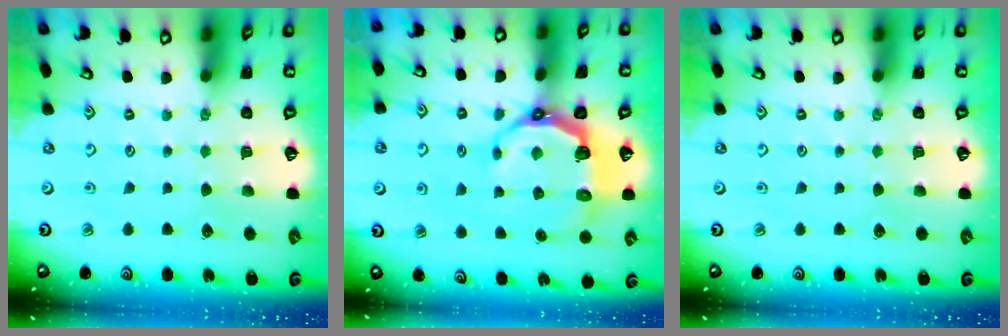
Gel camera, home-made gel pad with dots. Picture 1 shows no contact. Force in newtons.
{"total": 8.7, "press": 7.1, "slide": 5.0}
{"total": 0.0}